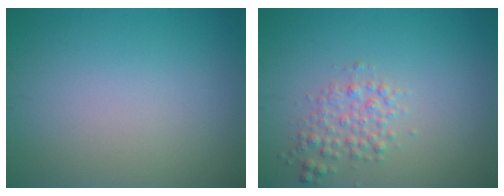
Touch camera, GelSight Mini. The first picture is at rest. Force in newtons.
{"total": 2.2, "press": 2.2, "slide": 0.0}